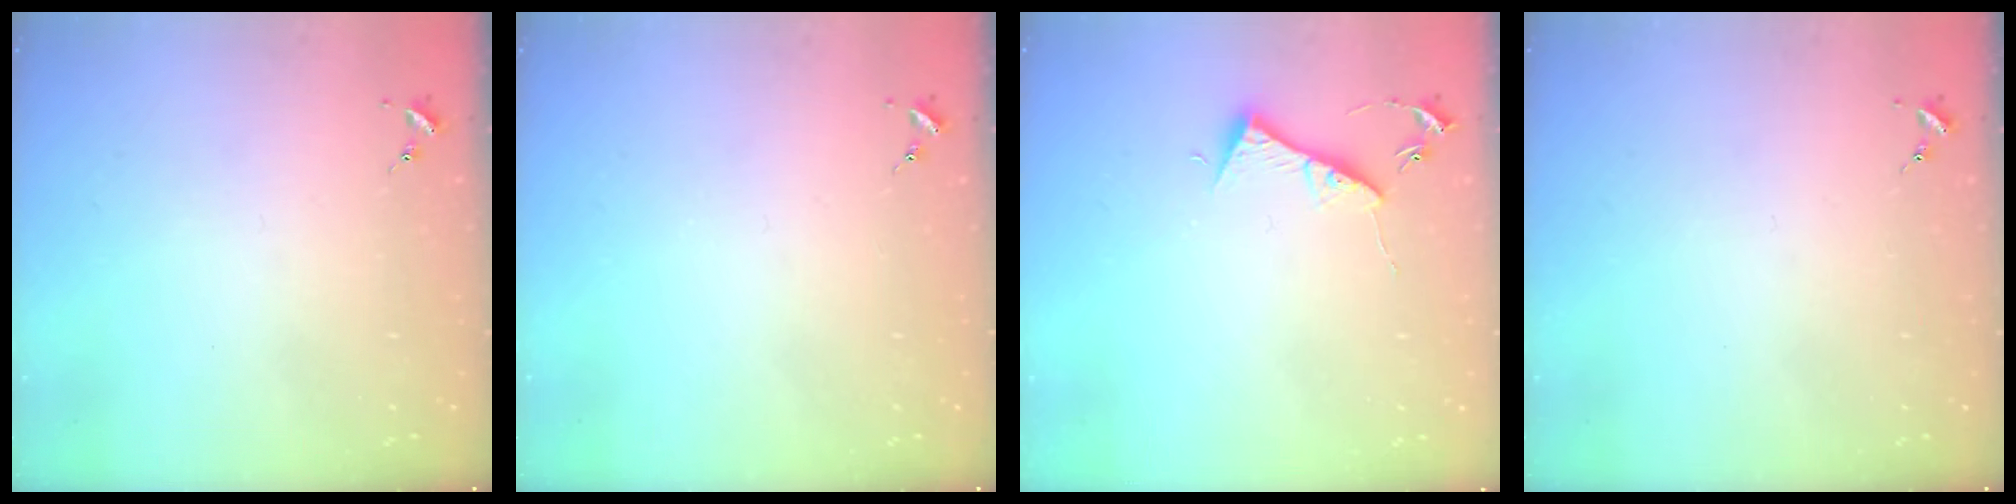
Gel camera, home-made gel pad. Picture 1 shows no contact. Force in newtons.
{"total": 0.0}
{"total": 6.8, "press": 6.8, "slide": 0.6}
{"total": 0.0}